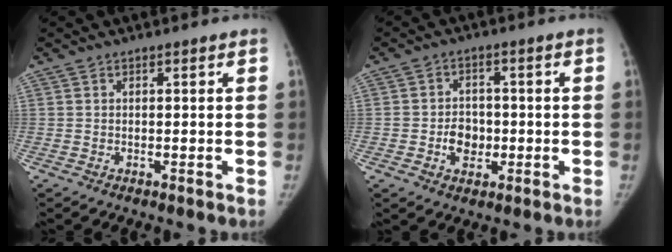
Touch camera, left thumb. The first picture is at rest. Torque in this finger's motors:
{"motor_torque": [-0.04, 0.06, 0.35, 0.15, 0.01]}